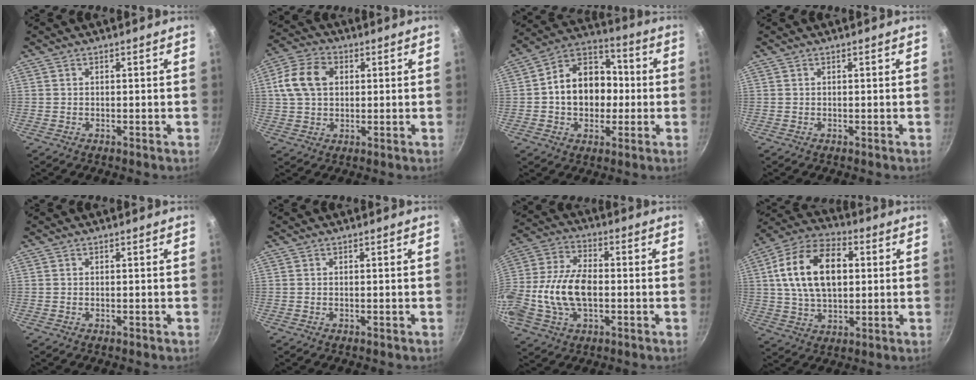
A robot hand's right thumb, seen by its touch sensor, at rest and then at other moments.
{"total": 10.5, "force": [2.2, 7.6, 6.9], "torque": [-0.120, 0.013, 0.029]}
{"total": 15.0, "force": [-0.6, 11.8, 9.3], "torque": [-0.109, 0.033, -0.026]}
{"total": 0.0}
{"total": 0.0}
{"total": 0.0}
{"total": 15.3, "force": [-2.1, 9.2, 12.1], "torque": [-0.235, 0.031, -0.049]}
{"total": 17.6, "force": [3.0, 11.0, 13.4], "torque": [-0.212, 0.017, 0.042]}